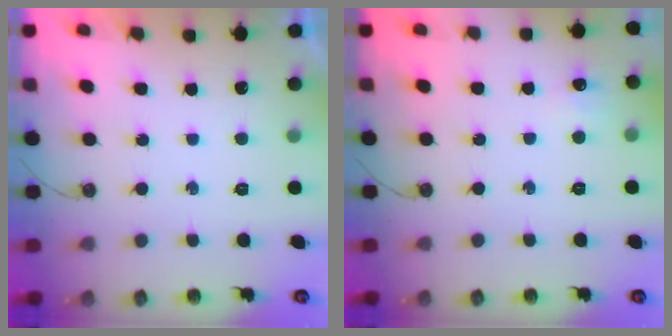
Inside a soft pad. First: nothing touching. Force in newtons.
{"total": 5.5, "press": 5.4, "slide": 0.7}